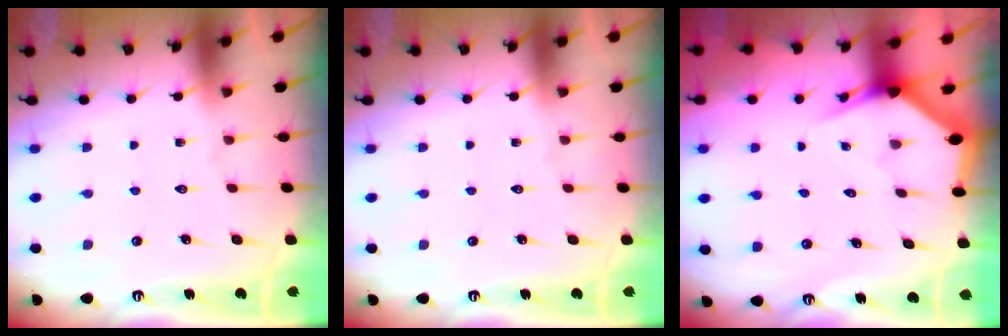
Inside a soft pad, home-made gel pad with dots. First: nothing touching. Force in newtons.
{"total": 0.0}
{"total": 2.9, "press": 2.9, "slide": 0.1}